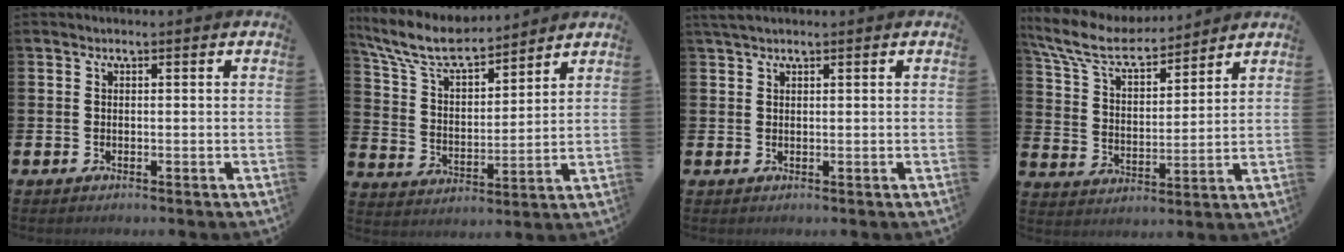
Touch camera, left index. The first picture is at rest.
{"total": 8.7, "force": [7.9, 2.0, 3.3], "torque": [-0.101, -0.044, 0.142]}
{"total": 1.6, "force": [1.4, 0.3, 0.7], "torque": [-0.013, 0.004, 0.025]}
{"total": 8.7, "force": [7.7, 2.5, 3.1], "torque": [-0.100, -0.044, 0.138]}